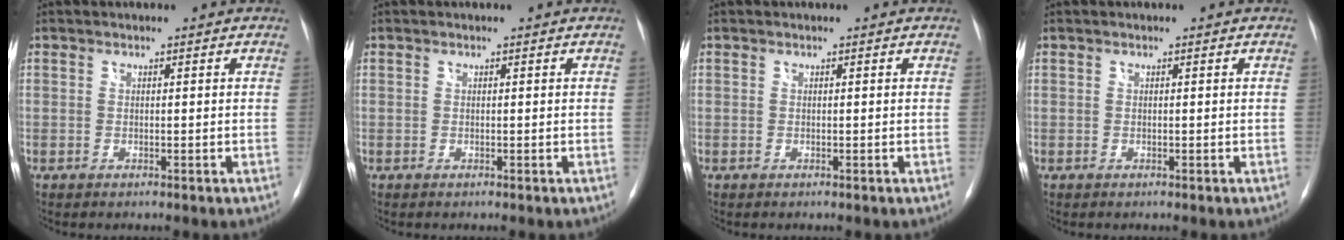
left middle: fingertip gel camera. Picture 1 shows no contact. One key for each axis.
{"total": 0.0}
{"total": 0.0}
{"total": 0.0}